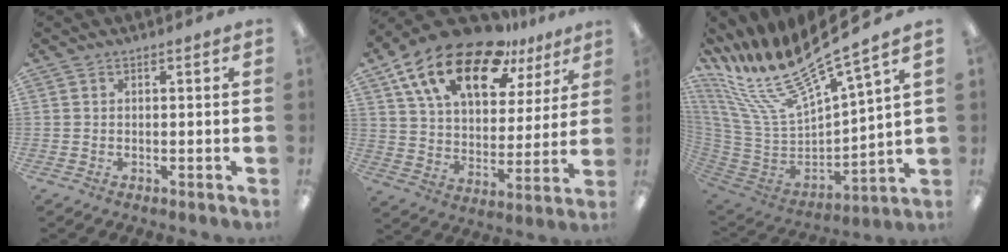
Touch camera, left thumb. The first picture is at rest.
{"total": 20.3, "force": [13.4, 9.7, 11.8], "torque": [-0.209, -0.071, 0.236]}
{"total": 24.1, "force": [19.1, 6.6, 13.2], "torque": [-0.259, -0.142, 0.322]}